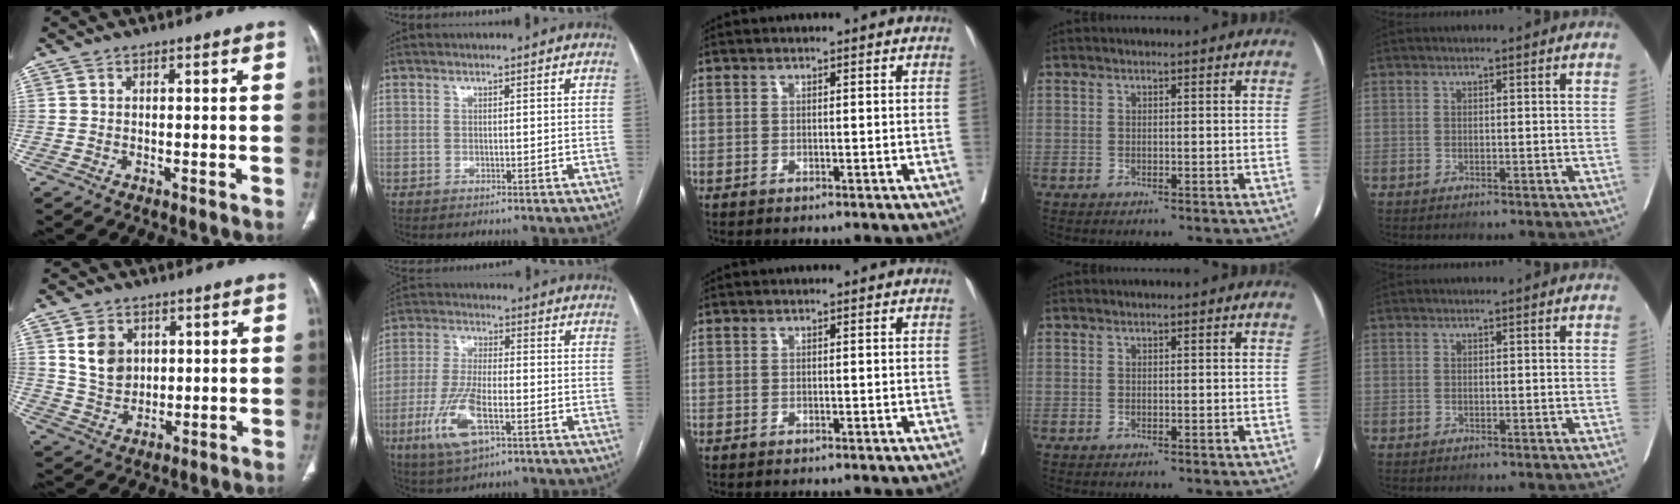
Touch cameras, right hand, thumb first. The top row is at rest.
{"thumb": {"total": 8.7, "force": [2.6, 6.8, 4.8], "torque": [-0.060, -0.016, 0.061]}, "index": {"total": 10.4, "force": [-4.2, 3.0, 9.0], "torque": [-0.198, -0.011, -0.075]}}